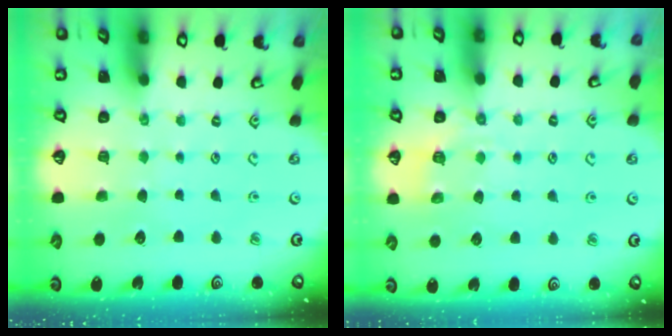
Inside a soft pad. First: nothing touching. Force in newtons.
{"total": 5.1, "press": 4.8, "slide": 1.5}